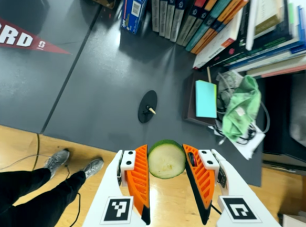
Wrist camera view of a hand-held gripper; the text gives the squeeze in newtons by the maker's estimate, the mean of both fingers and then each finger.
{"total": 9.3, "left": 9.7, "right": 8.9}